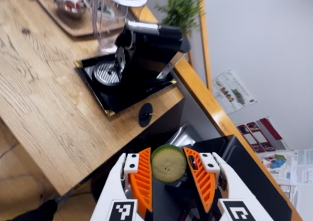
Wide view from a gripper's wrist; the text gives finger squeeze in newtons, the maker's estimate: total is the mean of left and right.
{"total": 9.1, "left": 9.3, "right": 8.9}